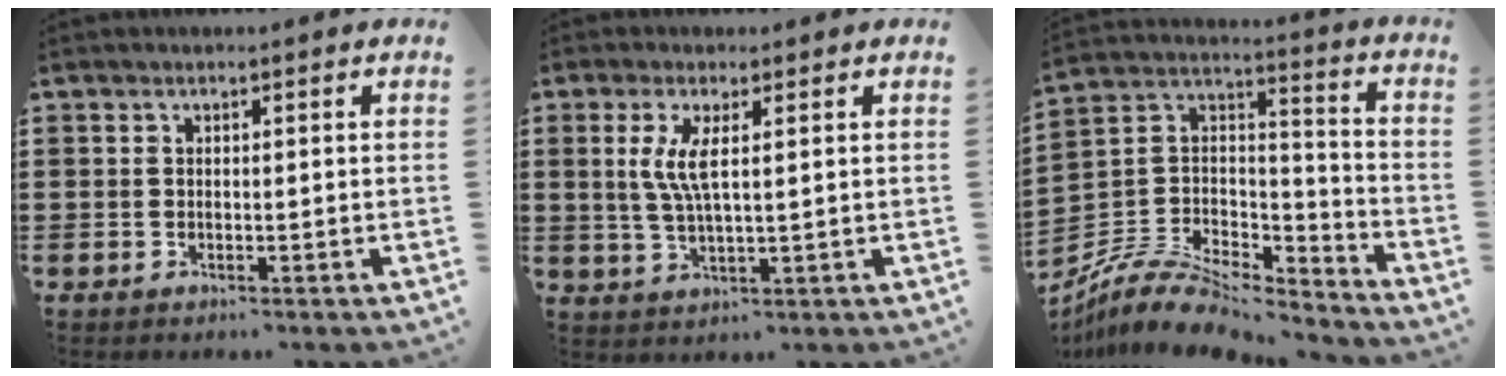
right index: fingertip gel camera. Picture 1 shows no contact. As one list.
[{"total": 5.0, "force": [1.3, 1.0, 4.7], "torque": [-0.103, -0.003, 0.018]}, {"total": 8.8, "force": [-7.5, 3.0, 3.3], "torque": [-0.070, 0.012, -0.147]}]